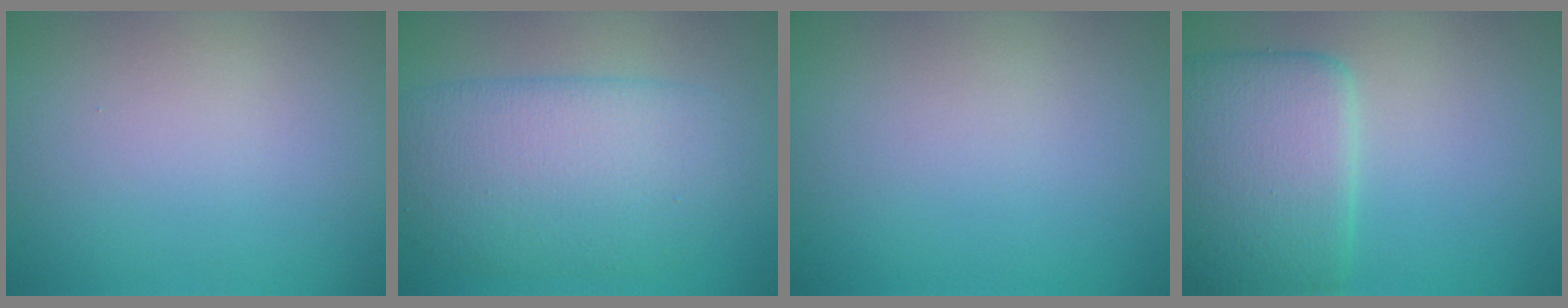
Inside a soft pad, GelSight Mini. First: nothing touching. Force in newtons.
{"total": 6.0, "press": 6.0, "slide": 0.2}
{"total": 0.0}
{"total": 6.9, "press": 6.9, "slide": 0.5}